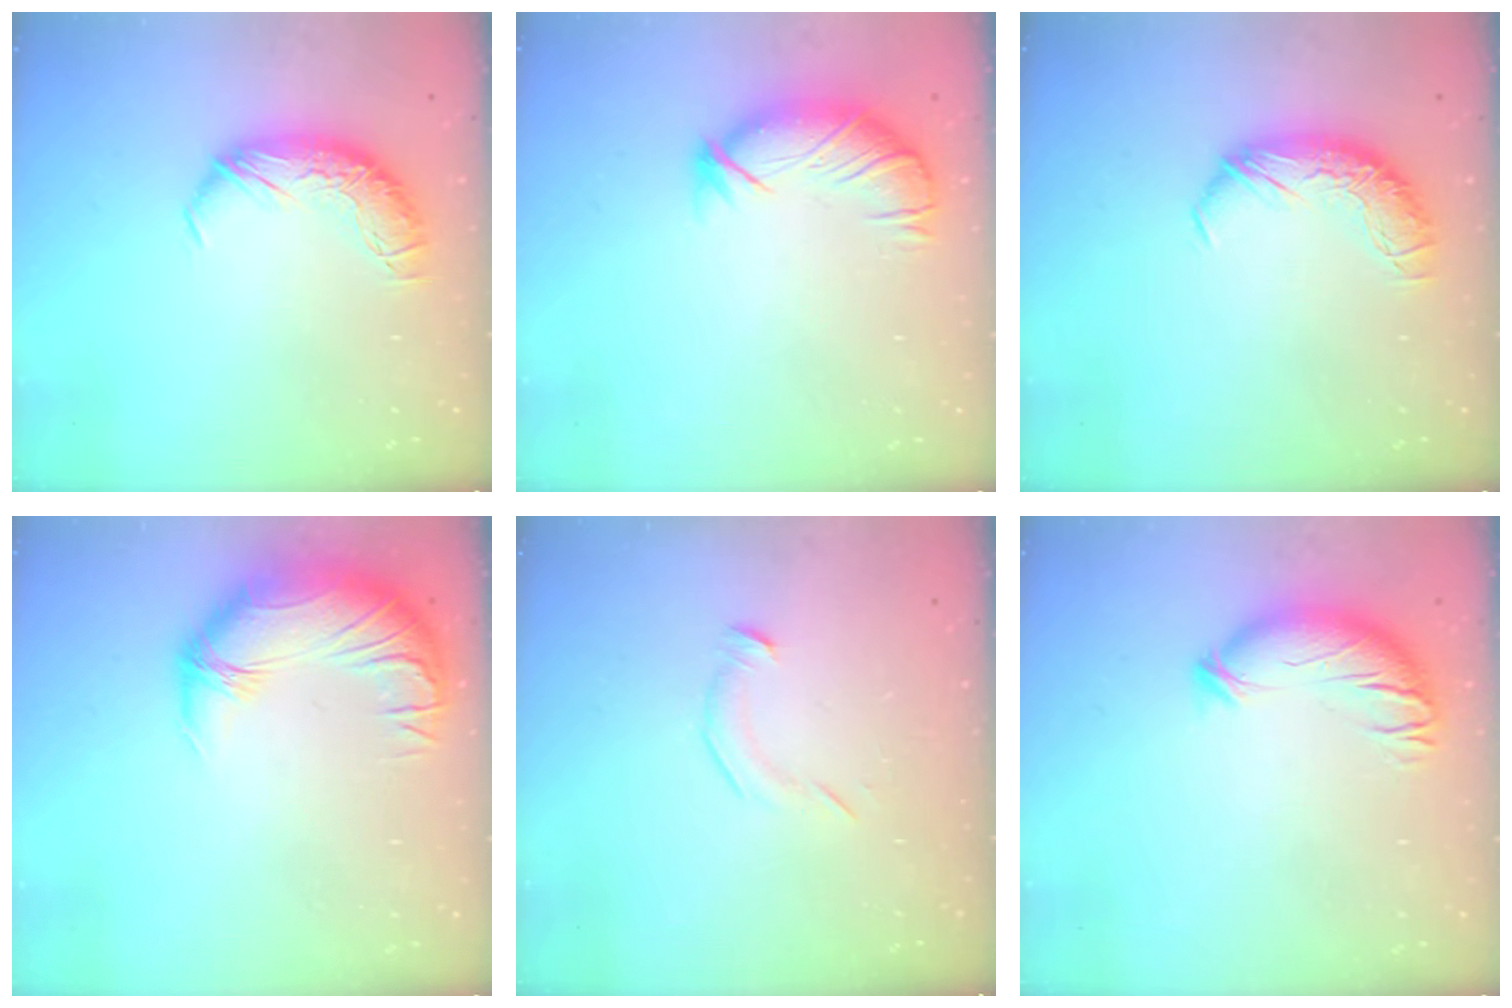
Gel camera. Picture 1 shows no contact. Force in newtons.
{"total": 3.1, "press": 2.6, "slide": 1.8}
{"total": 0.0}
{"total": 2.8, "press": 0.1, "slide": 2.8}
{"total": 5.6, "press": 5.6, "slide": 0.3}
{"total": 3.8, "press": 3.0, "slide": 2.3}